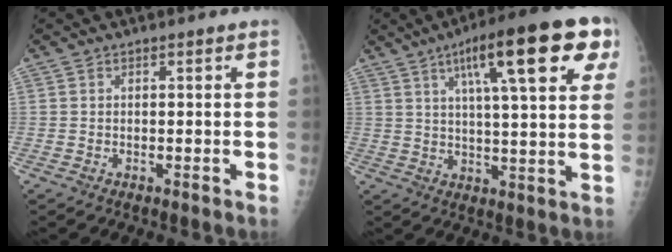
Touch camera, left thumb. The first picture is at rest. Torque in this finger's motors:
{"motor_torque": [2.63, 2.37, 1.50, -0.72, 0.17]}